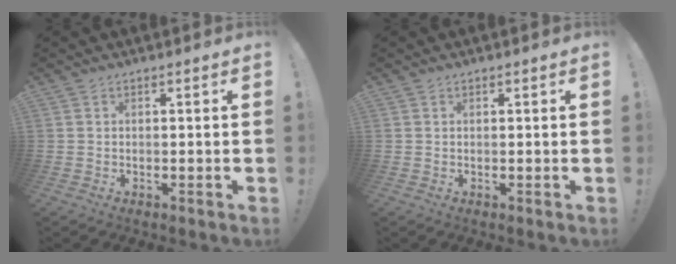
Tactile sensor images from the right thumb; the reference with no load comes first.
{"total": 0.0}